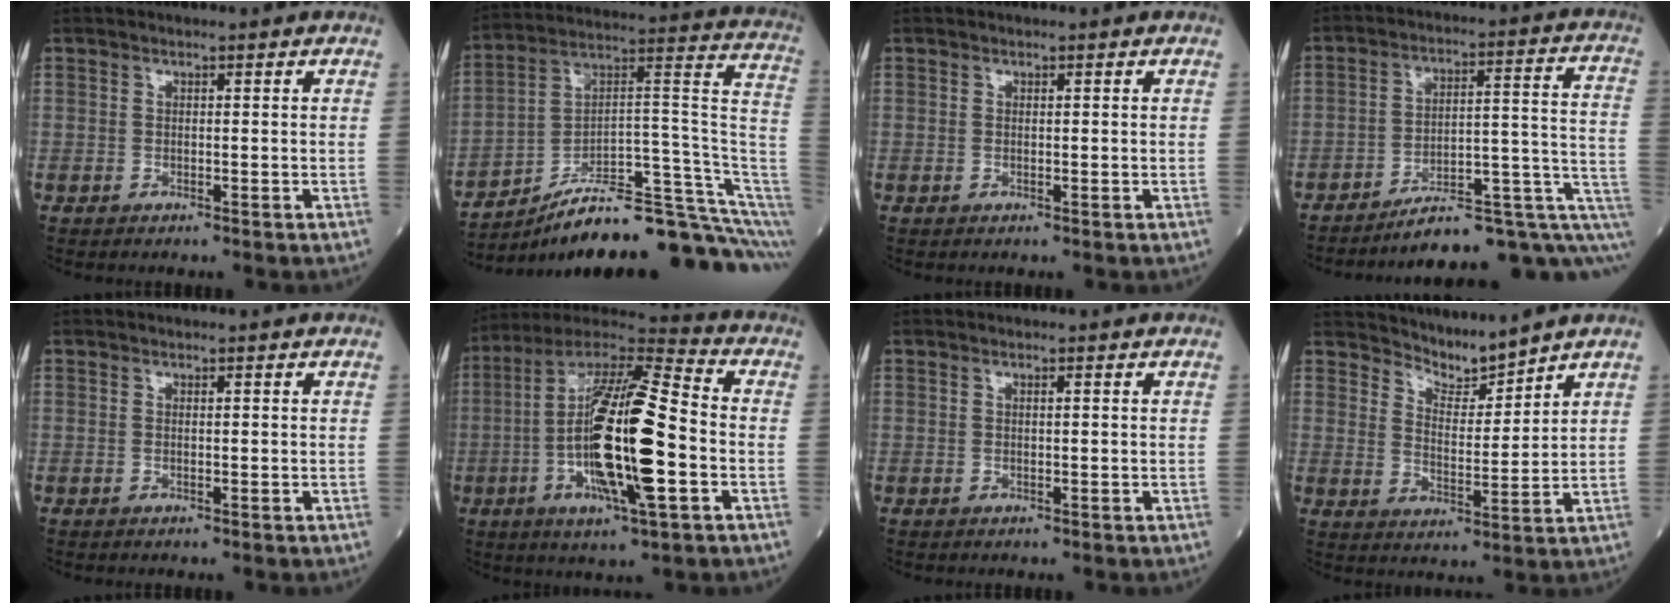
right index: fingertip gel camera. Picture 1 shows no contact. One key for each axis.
{"total": 24.1, "fx": -16.7, "fy": 2.3, "fz": 17.2, "tx": -0.167, "ty": 0.059, "tz": -0.253}
{"total": 0.0}
{"total": 15.5, "fx": -9.0, "fy": 3.6, "fz": 12.2, "tx": -0.107, "ty": 0.073, "tz": -0.119}
{"total": 0.0}
{"total": 21.1, "fx": -3.6, "fy": 3.5, "fz": 20.5, "tx": -0.407, "ty": -0.006, "tz": -0.067}
{"total": 0.5, "fx": 0.1, "fy": 0.1, "fz": 0.5, "tx": -0.016, "ty": 0.000, "tz": 0.003}
{"total": 4.8, "fx": 4.8, "fy": 0.0, "fz": -0.3, "tx": 0.001, "ty": -0.011, "tz": 0.096}